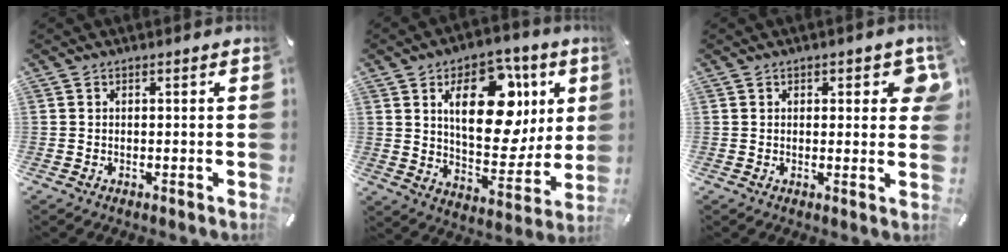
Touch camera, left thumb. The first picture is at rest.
{"total": 21.1, "force": [7.7, 12.4, 15.2], "torque": [-0.214, -0.033, 0.125]}
{"total": 3.8, "force": [1.5, 2.0, 2.9], "torque": [-0.028, -0.004, 0.019]}